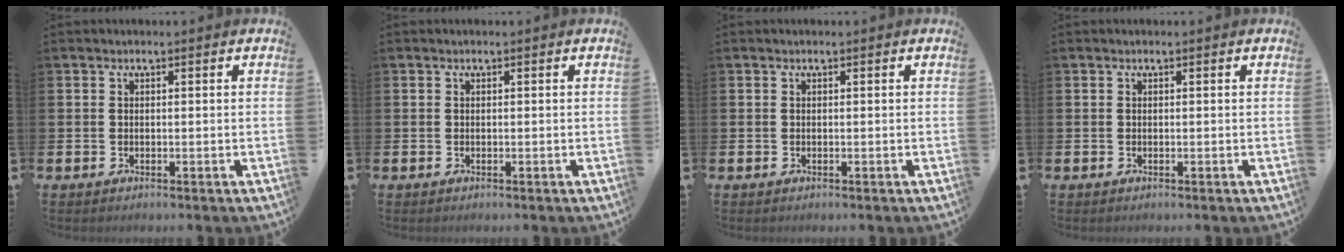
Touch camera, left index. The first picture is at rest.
{"total": 0.0}
{"total": 0.0}
{"total": 0.0}